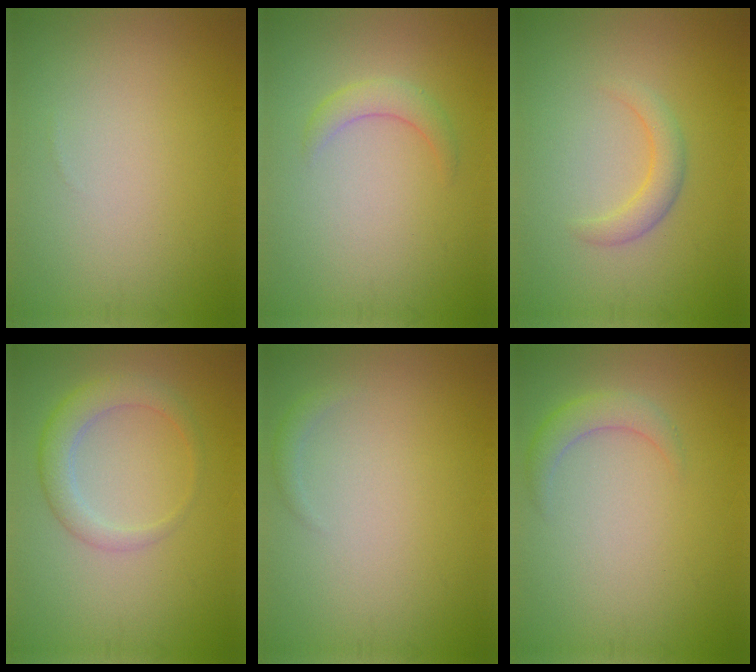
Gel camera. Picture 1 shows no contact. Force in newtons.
{"total": 1.9, "press": 1.9, "slide": 0.2}
{"total": 2.1, "press": 2.1, "slide": 0.2}
{"total": 3.1, "press": 3.1, "slide": 0.2}
{"total": 0.9, "press": 0.9, "slide": 0.1}
{"total": 2.2, "press": 2.2, "slide": 0.1}